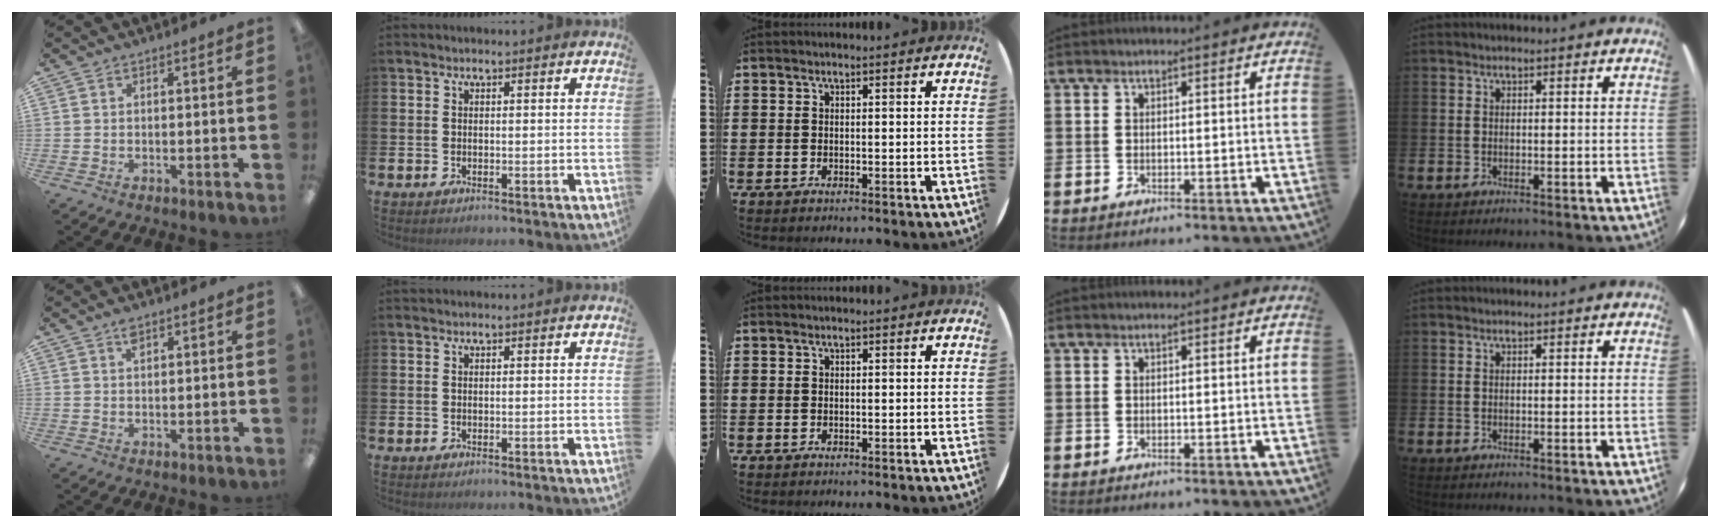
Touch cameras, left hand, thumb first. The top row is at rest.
{"thumb": {"total": 1.9, "force": [1.5, 0.8, 0.8], "torque": [-0.013, -0.001, 0.025]}}